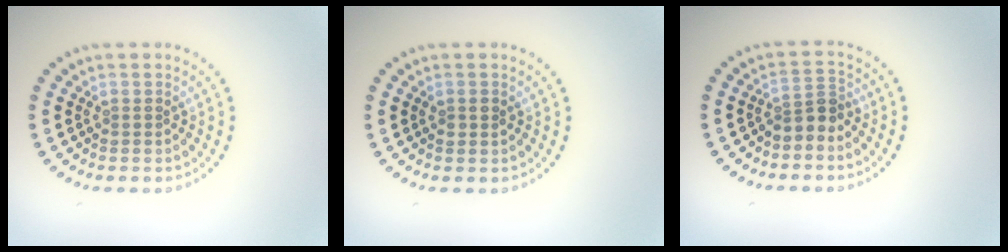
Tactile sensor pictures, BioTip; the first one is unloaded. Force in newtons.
{"total": 1.0, "press": 1.0, "slide": 0.1}
{"total": 2.3, "press": 1.8, "slide": 1.5}